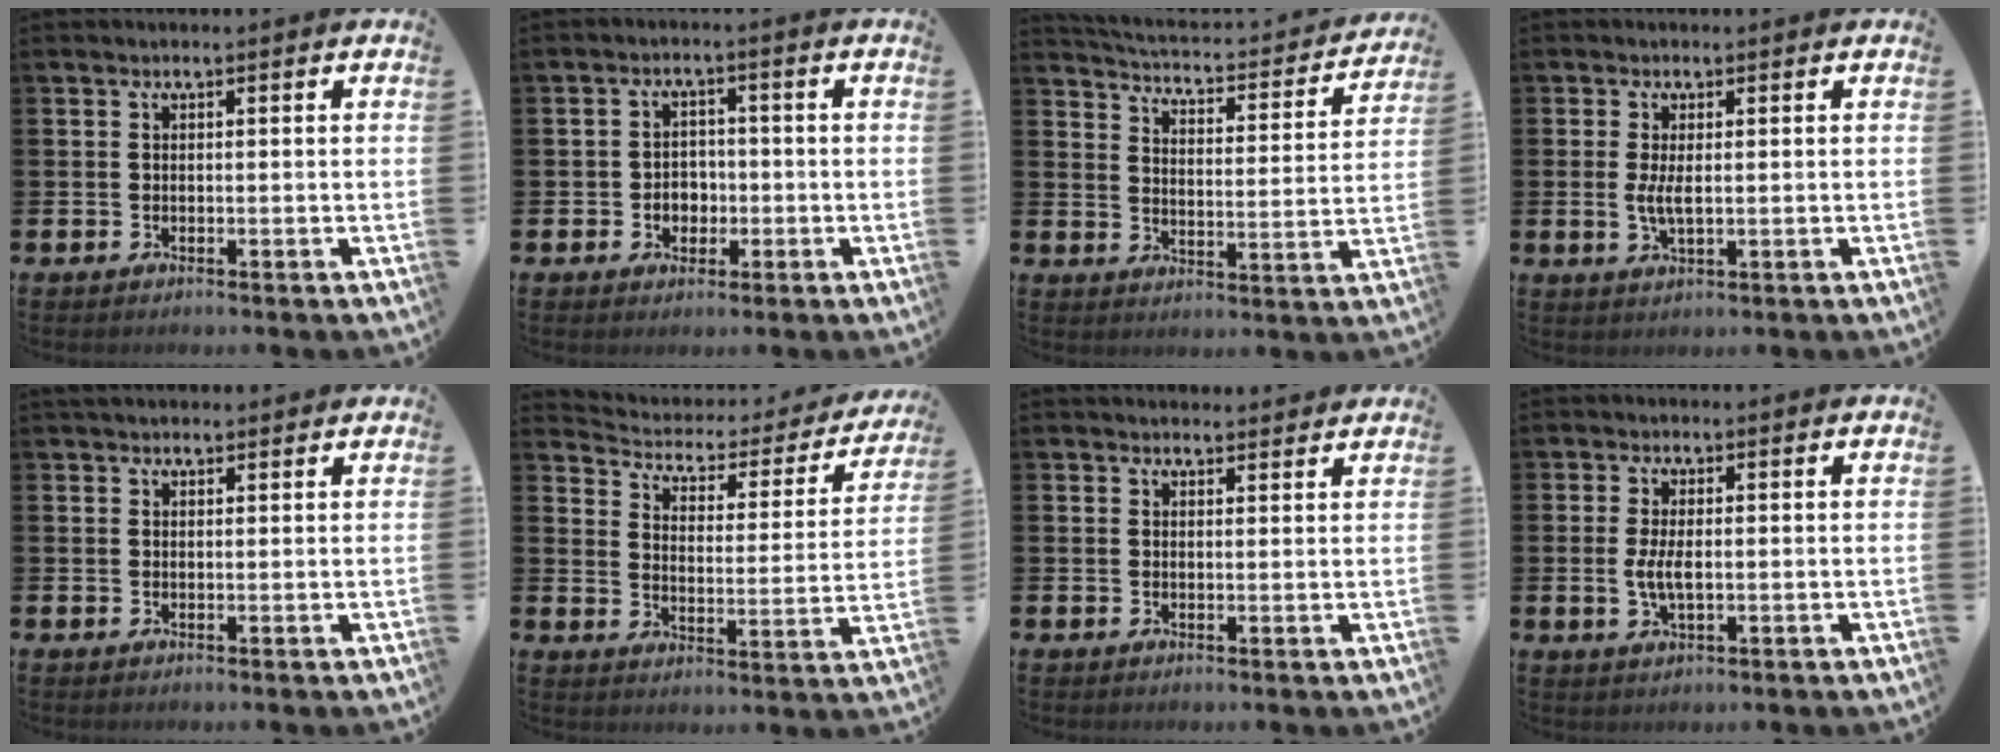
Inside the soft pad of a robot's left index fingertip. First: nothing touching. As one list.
[{"total": 2.8, "force": [-0.6, 2.5, 1.1], "torque": [-0.018, 0.002, -0.020]}, {"total": 3.9, "force": [3.8, 0.7, 0.8], "torque": [-0.031, -0.039, 0.055]}, {"total": 2.6, "force": [0.3, 0.9, 2.4], "torque": [-0.043, 0.001, 0.003]}, {"total": 1.7, "force": [1.6, 0.6, 0.3], "torque": [0.001, -0.002, 0.027]}, {"total": 3.9, "force": [3.3, 1.8, 0.9], "torque": [-0.044, -0.030, 0.047]}, {"total": 2.1, "force": [2.0, 0.5, -0.1], "torque": [0.008, -0.010, 0.035]}, {"total": 3.2, "force": [0.1, 1.3, 2.9], "torque": [-0.061, 0.002, -0.003]}]